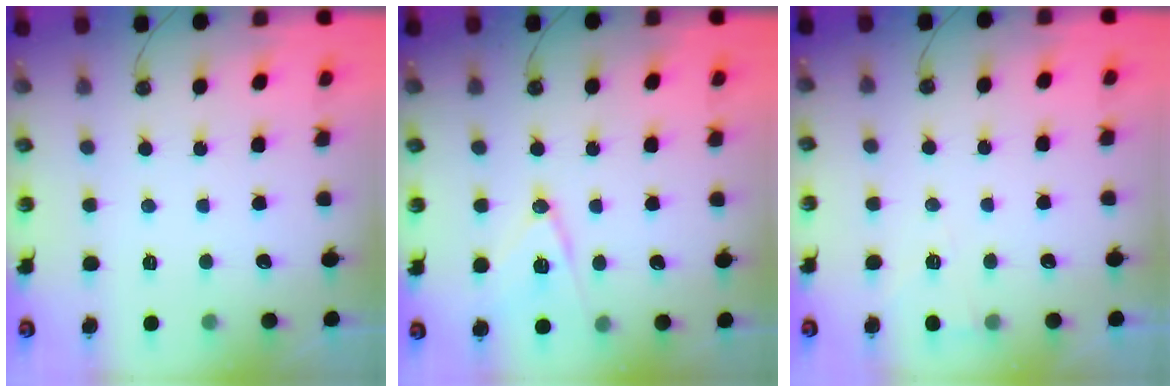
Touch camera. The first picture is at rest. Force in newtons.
{"total": 12.7, "press": 12.2, "slide": 3.5}
{"total": 2.5, "press": 2.4, "slide": 0.7}